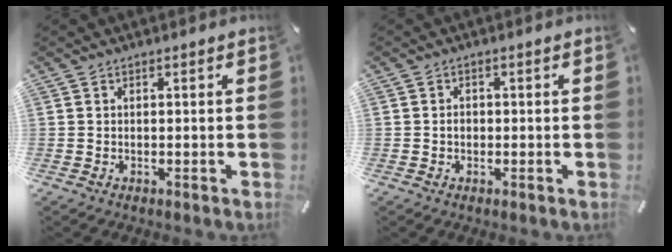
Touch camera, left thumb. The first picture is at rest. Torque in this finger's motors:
{"motor_torque": [0.36, 0.69, 0.05, 0.02, 0.00]}